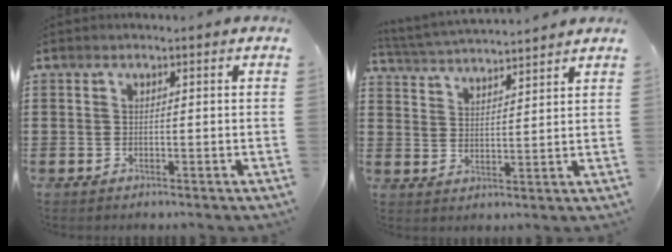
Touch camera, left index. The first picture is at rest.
{"total": 3.9, "force": [3.8, -0.4, 0.4], "torque": [-0.025, -0.024, 0.064]}